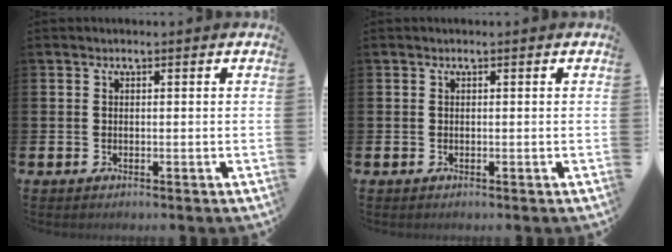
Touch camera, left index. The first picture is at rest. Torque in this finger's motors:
{"motor_torque": [0.00, 0.00, 0.03, 0.00]}